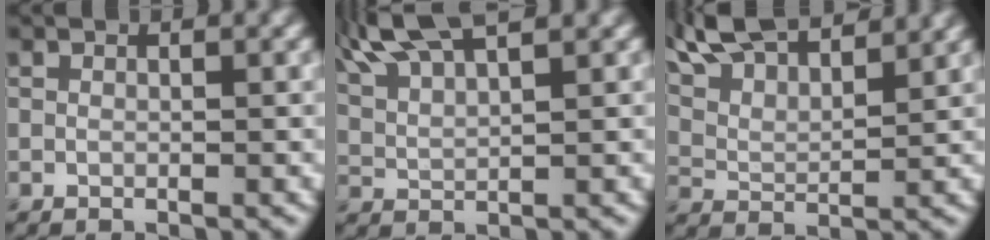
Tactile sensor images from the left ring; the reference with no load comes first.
{"total": 7.5, "force": [5.4, 2.2, 4.7], "torque": [-0.095, 0.033, 0.072]}
{"total": 10.9, "force": [8.9, 3.3, 5.5], "torque": [-0.116, 0.023, 0.126]}